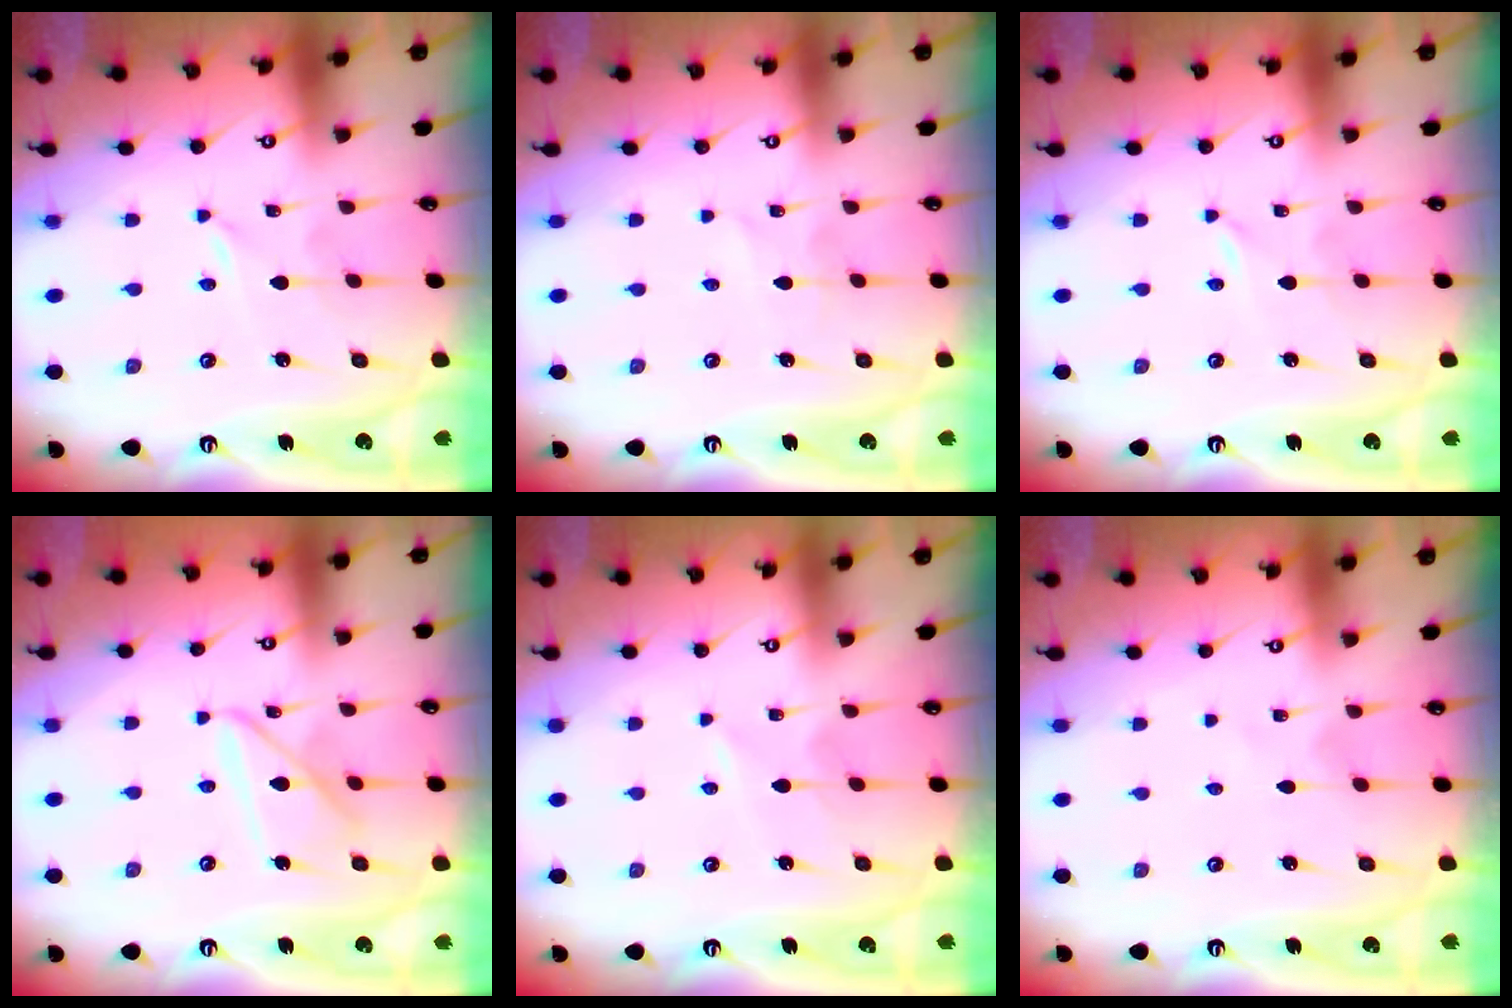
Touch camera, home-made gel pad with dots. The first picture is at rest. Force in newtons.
{"total": 1.6, "press": 1.6, "slide": 0.1}
{"total": 0.0}
{"total": 12.1, "press": 12.1, "slide": 1.2}
{"total": 2.2, "press": 2.2, "slide": 0.3}
{"total": 1.3, "press": 1.3, "slide": 0.2}